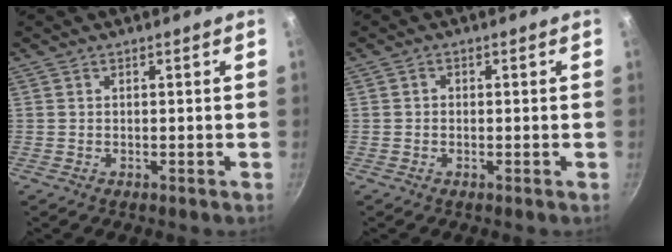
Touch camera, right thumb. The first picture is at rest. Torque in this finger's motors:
{"motor_torque": [-0.42, 0.15, -0.07, 0.11, 0.05]}